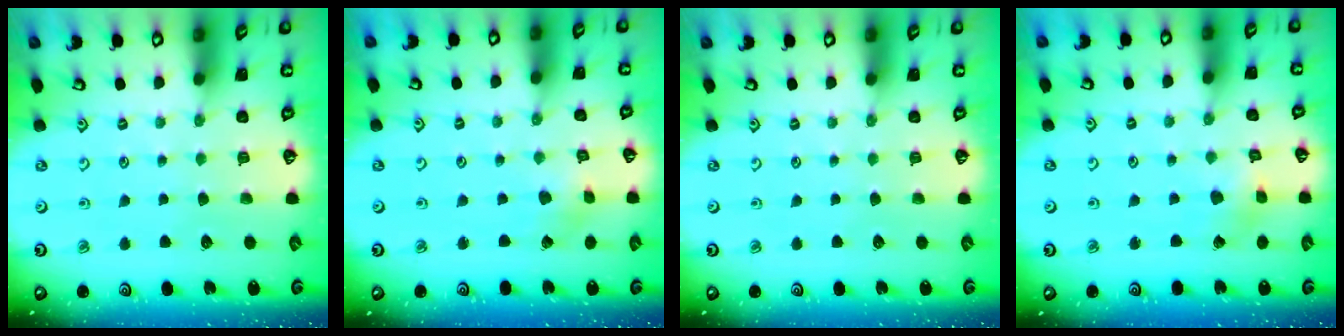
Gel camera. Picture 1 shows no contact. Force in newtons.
{"total": 2.1, "press": 2.1, "slide": 0.2}
{"total": 0.0}
{"total": 2.7, "press": 2.6, "slide": 0.3}